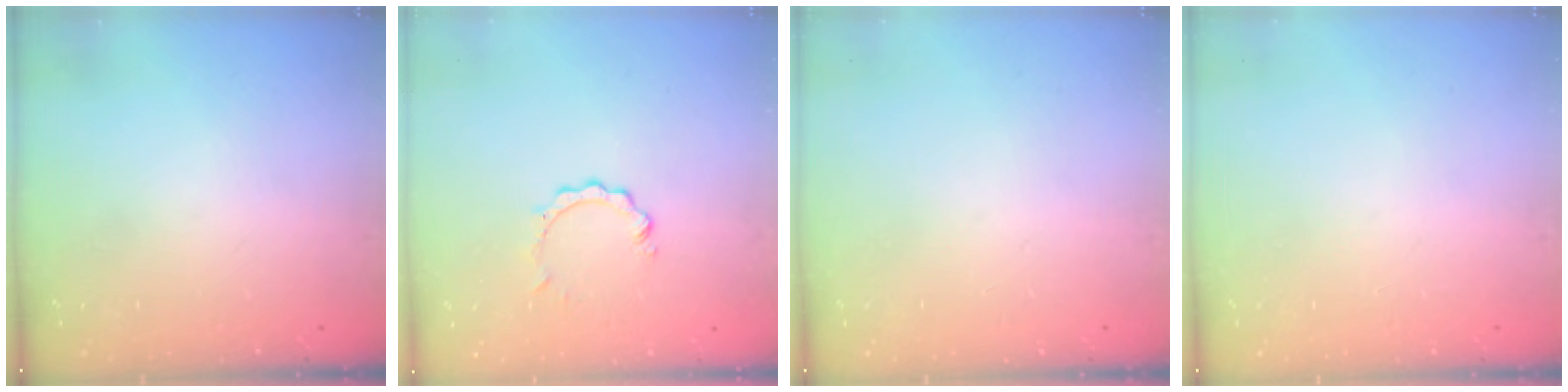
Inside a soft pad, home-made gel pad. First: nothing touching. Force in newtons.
{"total": 2.0, "press": 2.0, "slide": 0.2}
{"total": 0.0}
{"total": 0.0}